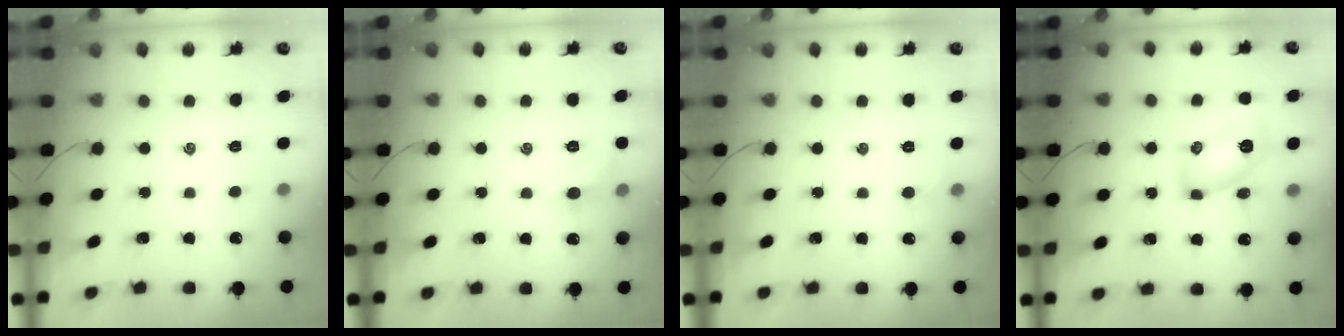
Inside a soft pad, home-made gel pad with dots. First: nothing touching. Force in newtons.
{"total": 5.4, "press": 5.2, "slide": 1.7}
{"total": 2.7, "press": 2.5, "slide": 0.9}
{"total": 9.9, "press": 9.8, "slide": 0.9}